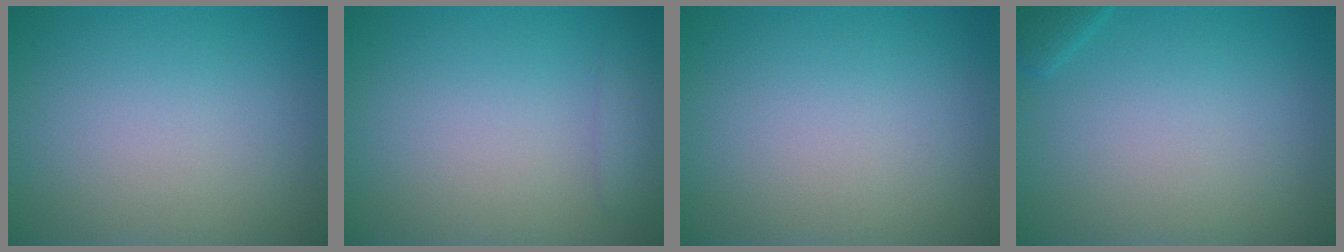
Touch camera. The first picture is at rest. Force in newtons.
{"total": 1.5, "press": 1.5, "slide": 0.1}
{"total": 0.0}
{"total": 1.1, "press": 1.1, "slide": 0.1}